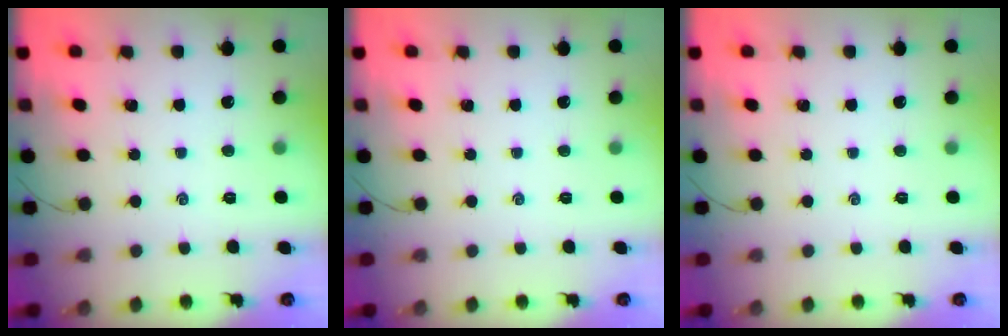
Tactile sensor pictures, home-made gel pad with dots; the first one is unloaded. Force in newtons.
{"total": 0.0}
{"total": 0.0}